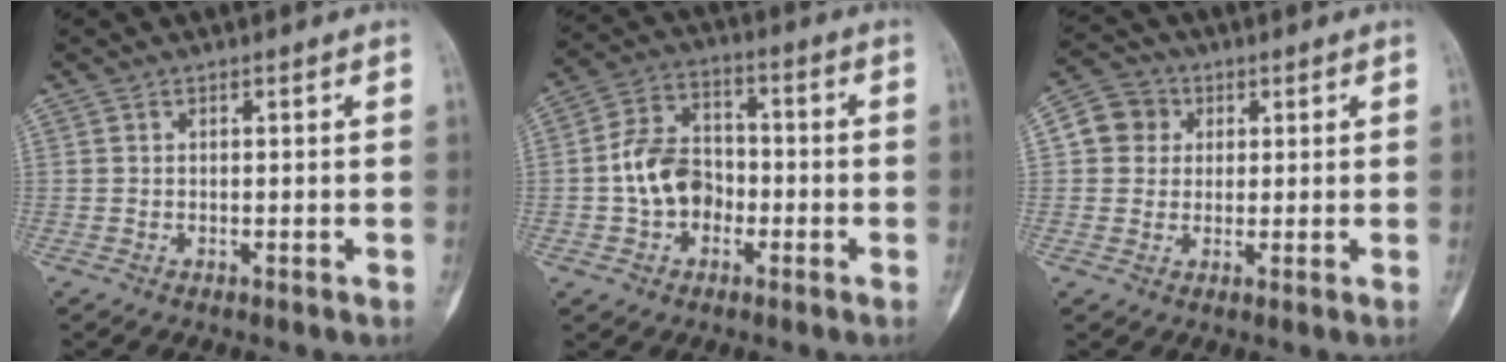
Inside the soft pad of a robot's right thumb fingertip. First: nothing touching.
{"total": 10.1, "force": [-1.9, 7.7, 6.2], "torque": [-0.090, 0.037, -0.046]}
{"total": 6.2, "force": [1.3, 5.8, 1.8], "torque": [-0.009, 0.008, 0.013]}